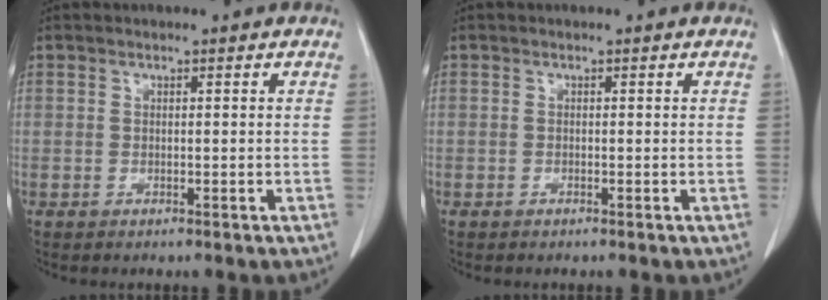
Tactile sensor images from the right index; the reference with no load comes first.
{"total": 0.0}